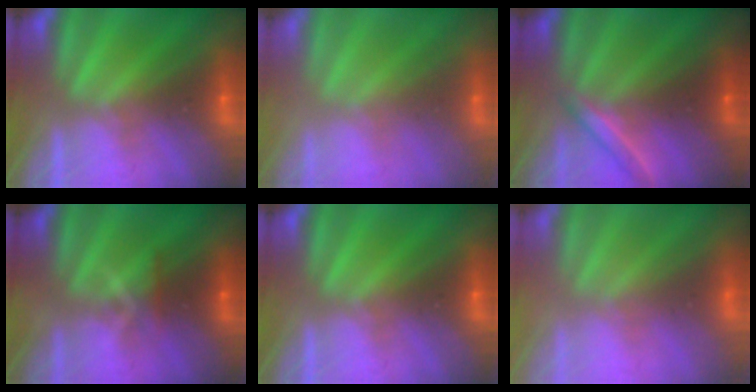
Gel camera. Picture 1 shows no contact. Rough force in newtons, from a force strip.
{"total": 2.3}
{"total": 1.9}
{"total": 3.9}
{"total": 0.0}
{"total": 2.8}